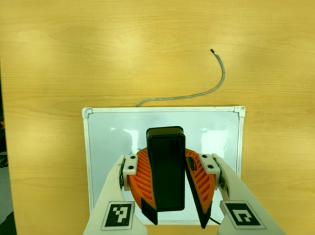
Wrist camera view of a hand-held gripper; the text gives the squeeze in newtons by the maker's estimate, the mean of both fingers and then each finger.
{"total": 10.2, "left": 10.2, "right": 10.3}